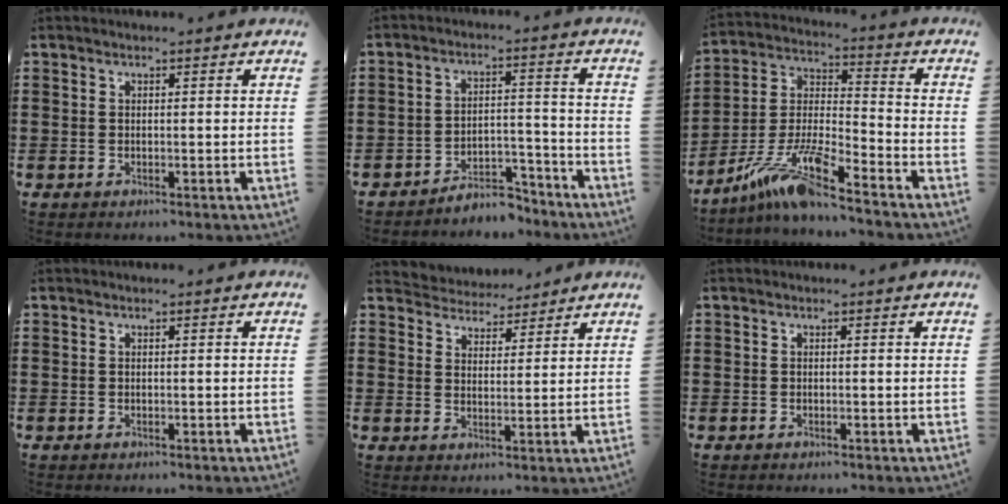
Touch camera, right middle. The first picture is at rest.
{"total": 5.2, "force": [-5.1, 0.9, 0.6], "torque": [-0.011, 0.012, -0.102]}
{"total": 11.3, "force": [-8.9, 0.7, 6.9], "torque": [-0.161, -0.007, -0.183]}
{"total": 0.0}
{"total": 4.1, "force": [3.9, 1.3, -0.6], "torque": [-0.010, -0.018, 0.070]}
{"total": 0.0}